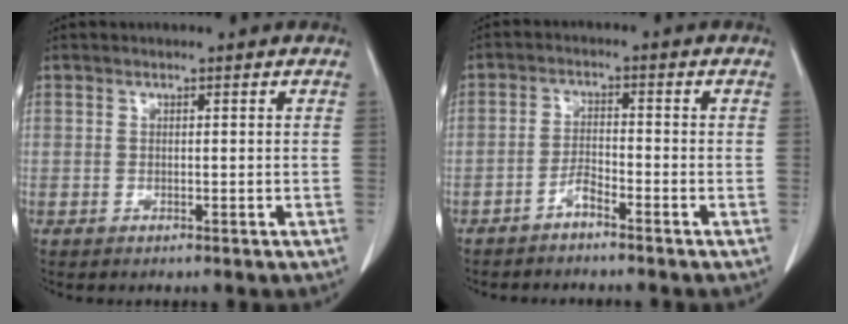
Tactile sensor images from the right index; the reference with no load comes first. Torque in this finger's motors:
{"motor_torque": [0.19, -0.15, 0.05, 0.04]}